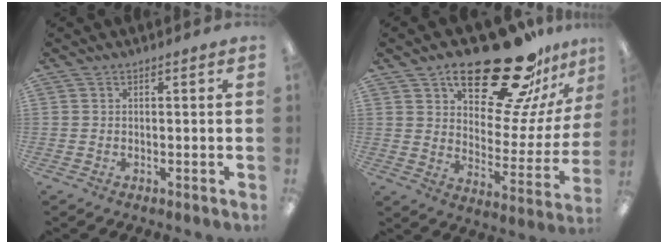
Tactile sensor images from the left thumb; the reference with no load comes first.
{"total": 25.5, "force": [18.7, 9.5, 14.5], "torque": [-0.215, -0.120, 0.310]}